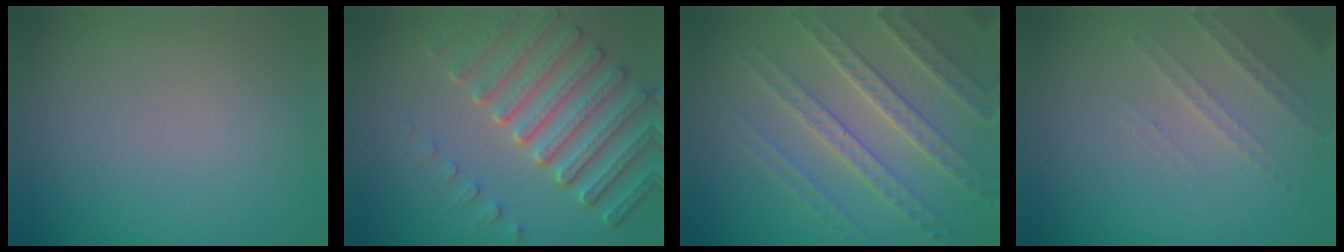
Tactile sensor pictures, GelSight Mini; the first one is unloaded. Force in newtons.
{"total": 7.1, "press": 5.4, "slide": 4.6}
{"total": 6.9, "press": 5.3, "slide": 4.4}
{"total": 2.2, "press": 2.1, "slide": 0.7}